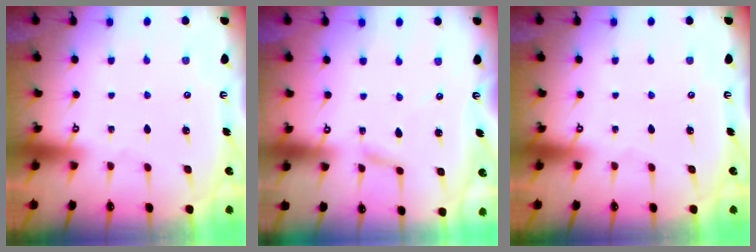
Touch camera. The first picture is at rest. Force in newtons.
{"total": 1.9, "press": 1.9, "slide": 0.2}
{"total": 0.0}